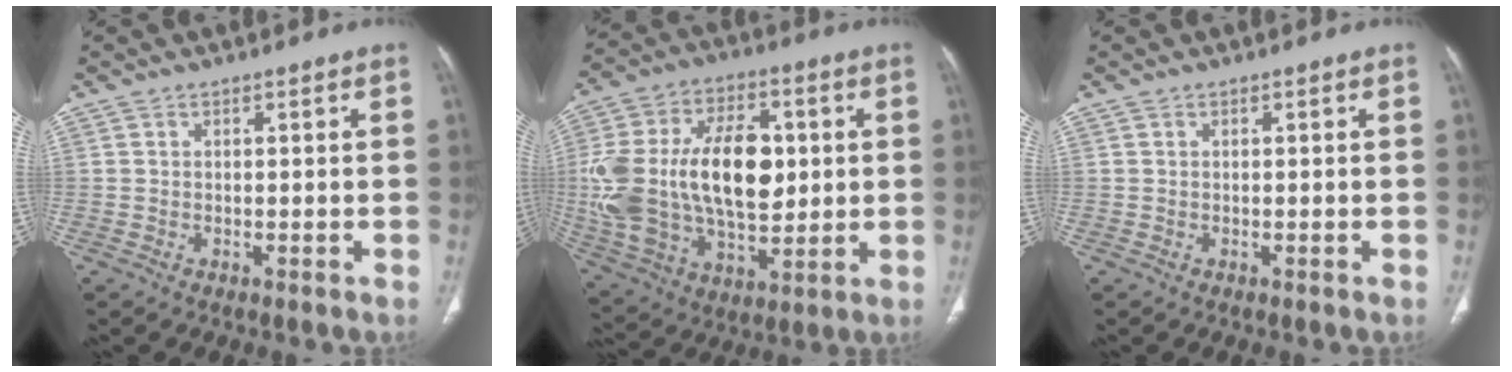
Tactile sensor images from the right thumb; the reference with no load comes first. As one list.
[{"total": 25.9, "force": [2.1, 15.2, 20.8], "torque": [-0.394, -0.001, 0.045]}, {"total": 0.0}]